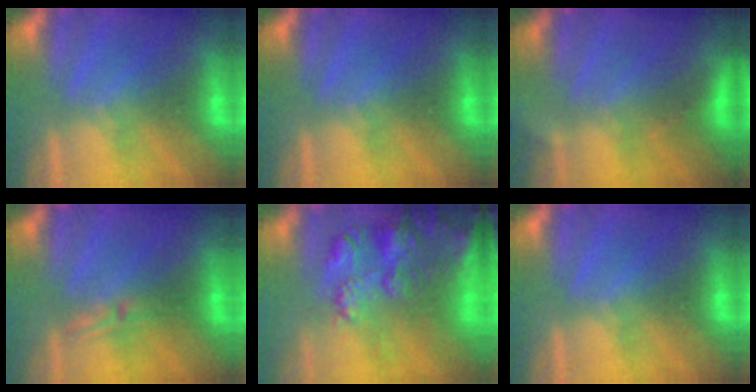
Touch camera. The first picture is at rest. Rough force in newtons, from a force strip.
{"total": 0.0}
{"total": 2.9}
{"total": 2.3}
{"total": 9.6}
{"total": 0.0}